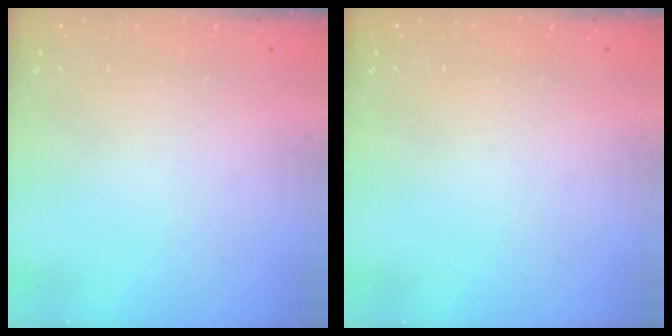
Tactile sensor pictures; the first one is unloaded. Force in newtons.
{"total": 0.0}